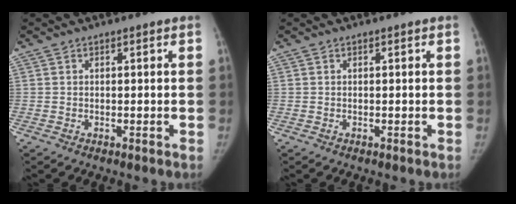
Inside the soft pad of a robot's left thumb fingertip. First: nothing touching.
{"total": 0.0}